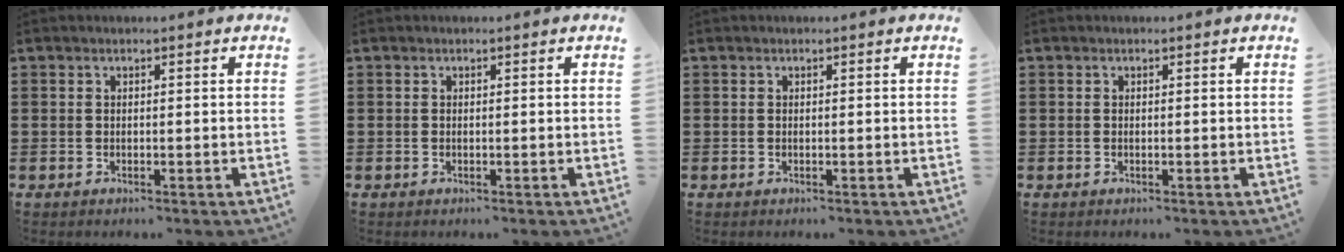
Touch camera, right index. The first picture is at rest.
{"total": 0.0}
{"total": 0.0}
{"total": 0.0}